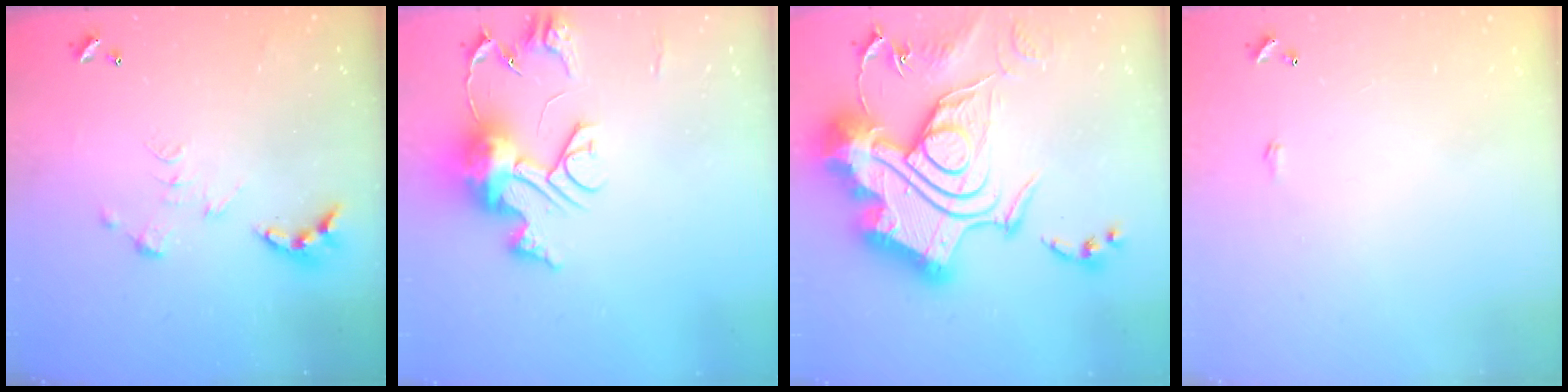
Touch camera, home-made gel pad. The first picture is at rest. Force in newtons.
{"total": 13.9, "press": 13.8, "slide": 1.5}
{"total": 1.1, "press": 1.1, "slide": 0.0}
{"total": 0.6, "press": 0.6, "slide": 0.2}